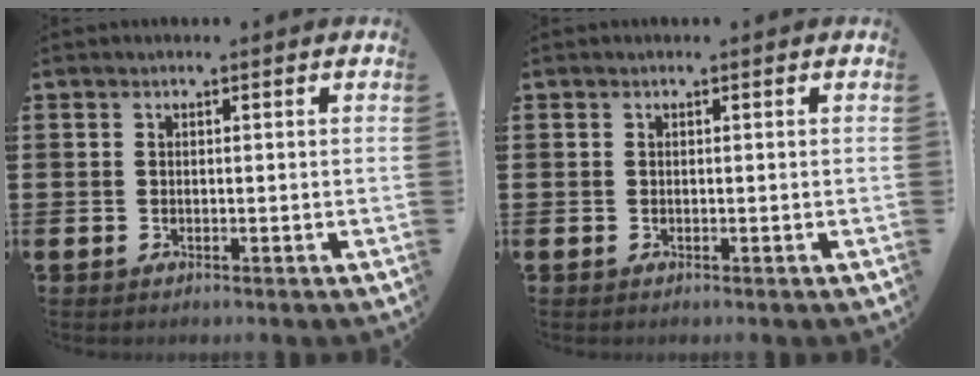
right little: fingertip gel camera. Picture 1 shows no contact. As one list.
[{"total": 0.0}]